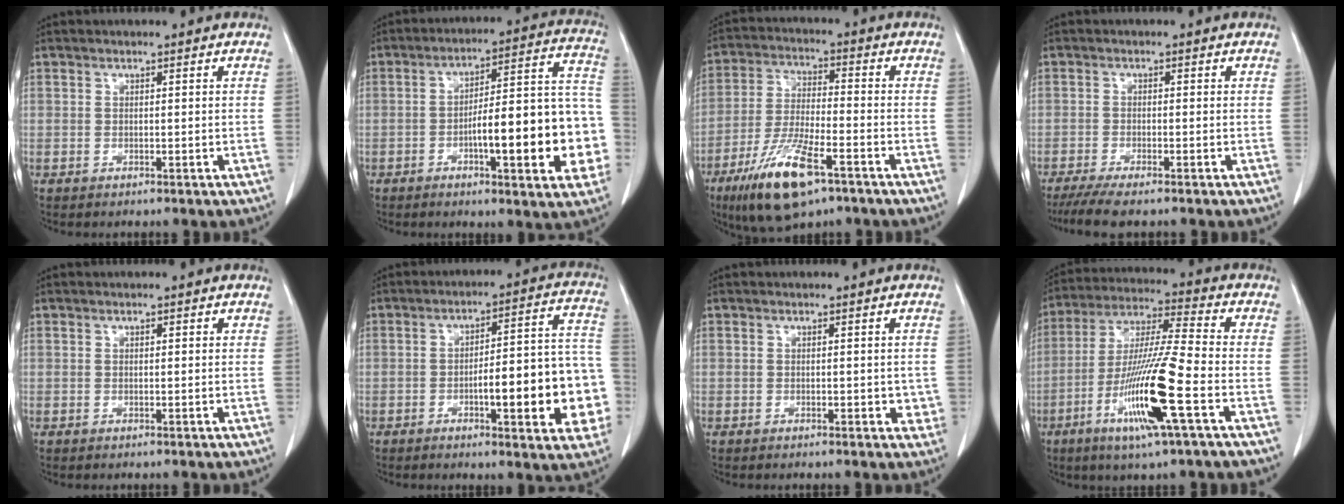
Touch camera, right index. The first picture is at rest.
{"total": 18.9, "force": [-4.8, 3.7, 17.9], "torque": [-0.192, 0.039, -0.057]}
{"total": 13.2, "force": [-7.7, 3.2, 10.3], "torque": [-0.207, -0.023, -0.131]}
{"total": 5.8, "force": [-4.6, 0.5, 3.5], "torque": [-0.059, -0.013, -0.075]}
{"total": 0.6, "force": [0.3, 0.2, 0.5], "torque": [-0.010, 0.000, 0.004]}
{"total": 16.9, "force": [-4.2, 3.6, 15.9], "torque": [-0.155, 0.037, -0.044]}
{"total": 2.1, "force": [-0.2, 1.3, 1.6], "torque": [-0.008, 0.003, -0.001]}
{"total": 15.4, "force": [-5.7, -0.2, 14.3], "torque": [-0.288, -0.018, -0.109]}